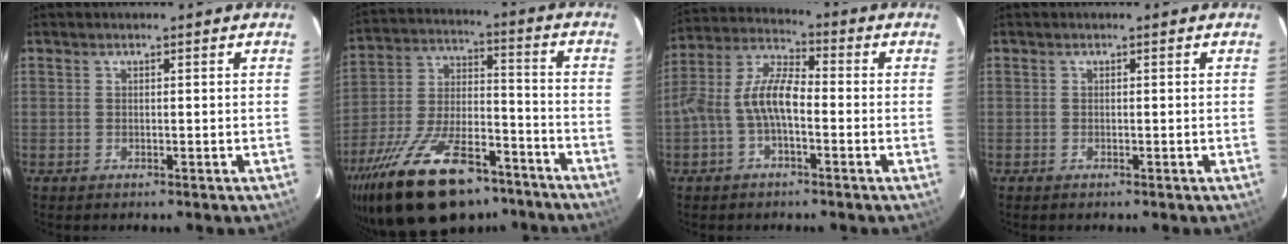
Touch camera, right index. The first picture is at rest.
{"total": 26.1, "force": [-18.2, 11.1, 15.0], "torque": [-0.292, -0.015, -0.282]}
{"total": 8.5, "force": [-2.4, 3.6, 7.4], "torque": [-0.163, 0.020, -0.048]}
{"total": 0.0}